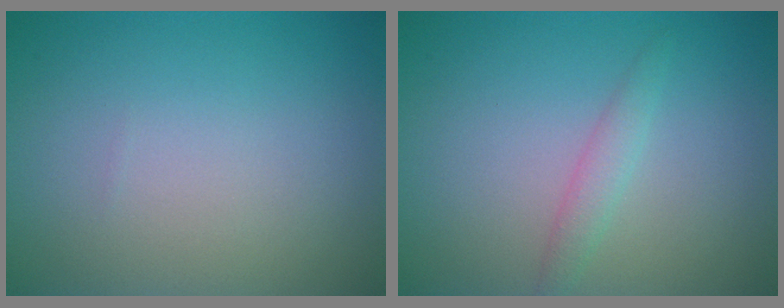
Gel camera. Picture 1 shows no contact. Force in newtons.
{"total": 1.4, "press": 1.4, "slide": 0.1}